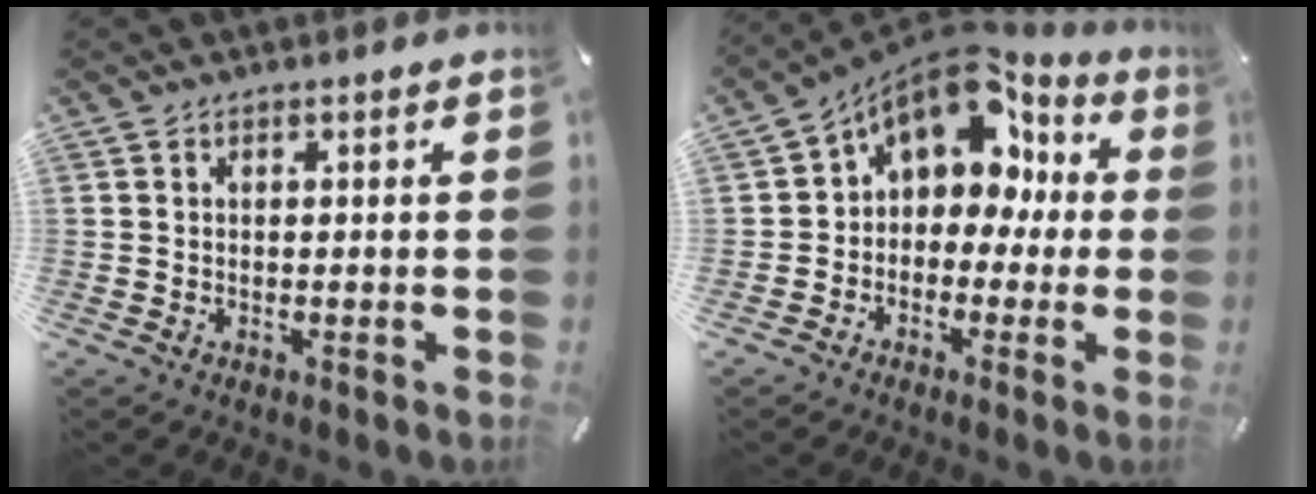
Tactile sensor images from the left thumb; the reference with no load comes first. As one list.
[{"total": 13.3, "force": [6.4, 8.9, 7.5], "torque": [-0.128, -0.036, 0.116]}]